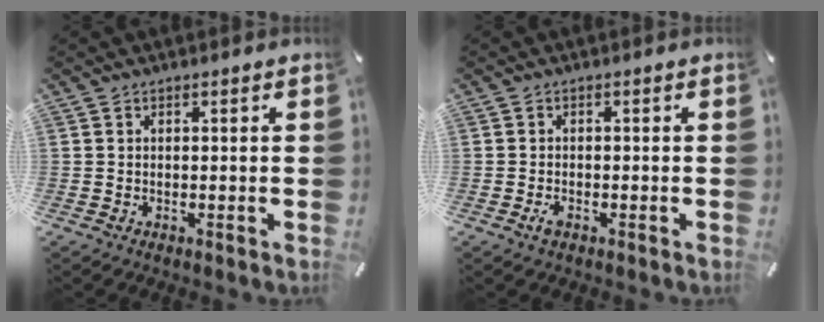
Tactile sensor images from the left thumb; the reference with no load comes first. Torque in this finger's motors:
{"motor_torque": [0.03, 0.08, -0.02, 0.03, -0.03]}